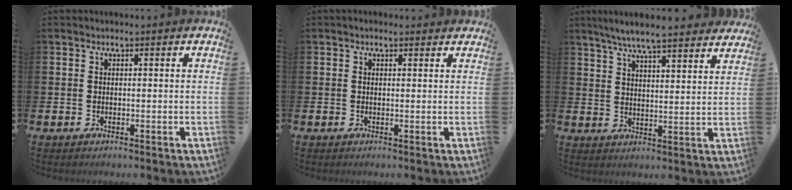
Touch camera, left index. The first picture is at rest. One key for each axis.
{"total": 0.6, "fx": 0.4, "fy": 0.3, "fz": 0.3, "tx": 0.002, "ty": 0.002, "tz": 0.005}
{"total": 7.2, "fx": 6.7, "fy": 0.5, "fz": 2.5, "tx": -0.068, "ty": -0.029, "tz": 0.120}